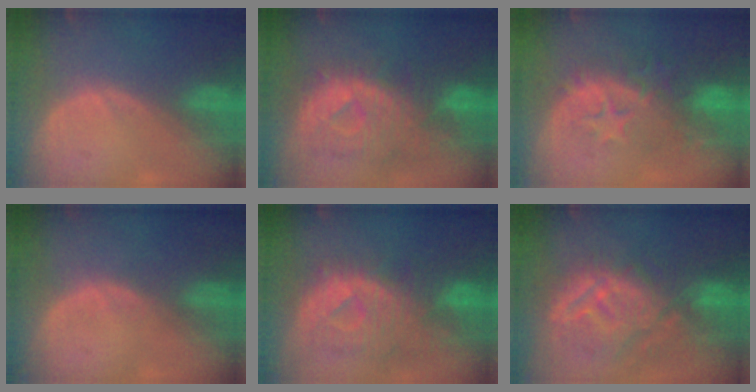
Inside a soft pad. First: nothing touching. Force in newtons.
{"total": 10.7, "press": 9.6, "slide": 4.7}
{"total": 9.7, "press": 9.1, "slide": 3.2}
{"total": 0.7, "press": 0.6, "slide": 0.2}
{"total": 10.7, "press": 9.6, "slide": 4.7}
{"total": 11.9, "press": 10.9, "slide": 4.9}